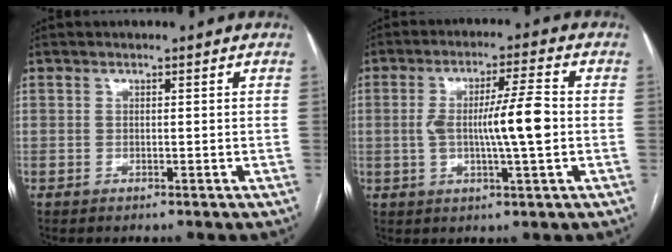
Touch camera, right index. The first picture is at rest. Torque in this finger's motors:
{"motor_torque": [0.37, -0.06, 0.27, 0.10]}